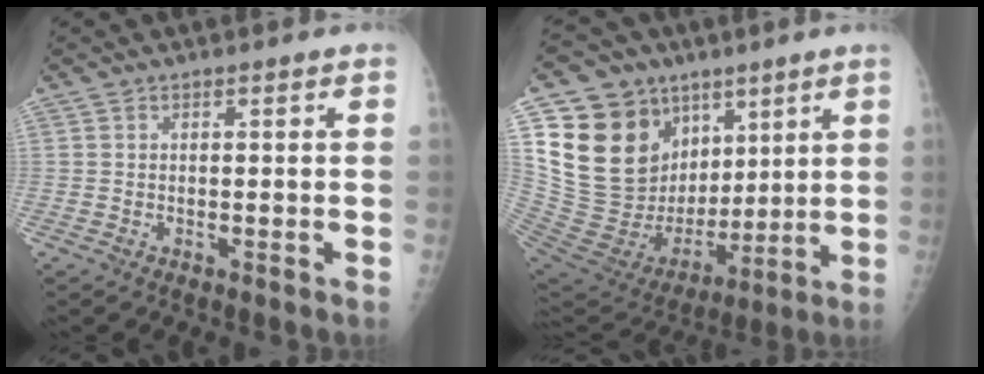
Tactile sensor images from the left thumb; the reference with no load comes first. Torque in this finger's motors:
{"motor_torque": [2.37, 2.16, 0.29, -0.32, 0.15]}